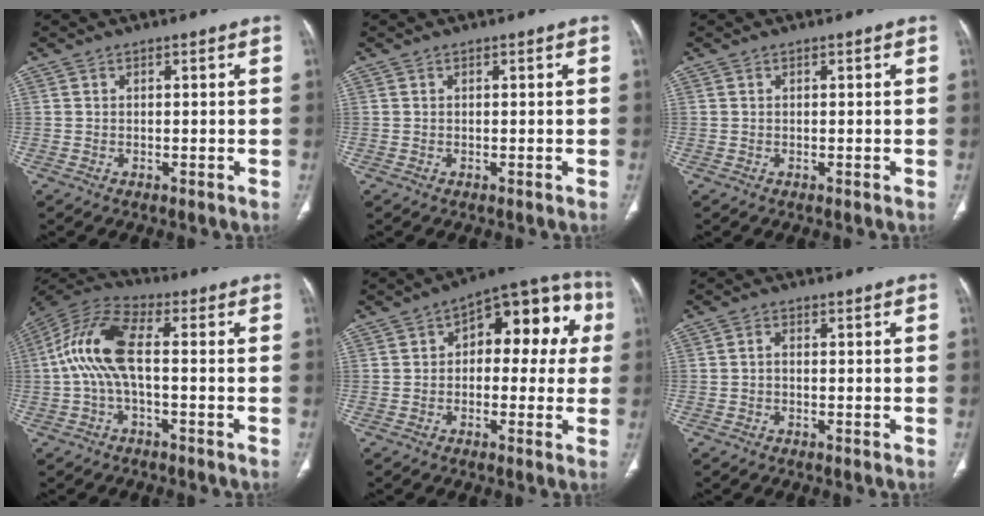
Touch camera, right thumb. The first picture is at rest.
{"total": 0.0}
{"total": 0.0}
{"total": 11.6, "force": [-0.4, 4.5, 10.7], "torque": [-0.238, 0.039, -0.015]}
{"total": 15.0, "force": [2.6, 8.3, 12.2], "torque": [-0.101, 0.042, 0.024]}
{"total": 0.8, "force": [-0.2, 0.5, 0.6], "torque": [-0.008, 0.002, -0.007]}